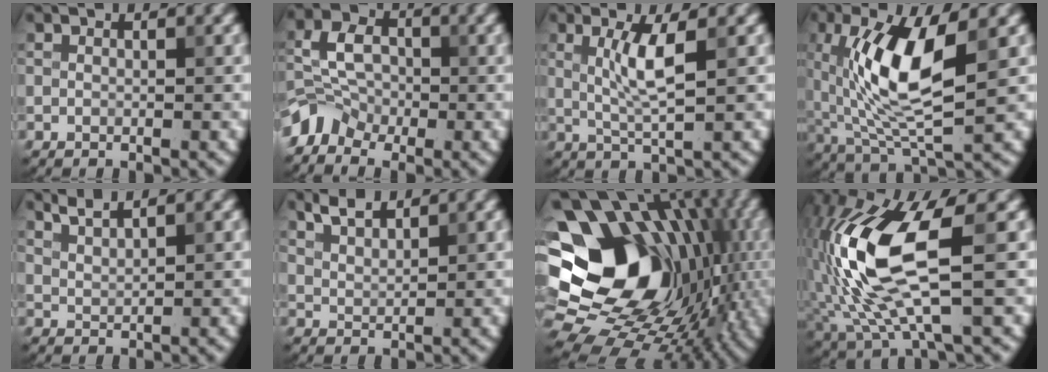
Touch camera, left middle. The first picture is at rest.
{"total": 3.4, "force": [-2.3, 2.3, 1.1], "torque": [-0.022, 0.006, -0.053]}
{"total": 3.6, "force": [0.8, 0.6, 3.4], "torque": [-0.073, -0.004, 0.017]}
{"total": 9.0, "force": [1.3, 3.1, 8.3], "torque": [-0.165, -0.005, 0.027]}
{"total": 1.9, "force": [1.7, 0.3, 0.8], "torque": [-0.012, 0.003, 0.036]}
{"total": 2.3, "force": [2.0, 0.7, 1.0], "torque": [-0.021, 0.004, 0.042]}
{"total": 18.5, "force": [0.9, 14.3, 11.7], "torque": [-0.159, 0.017, 0.035]}
{"total": 10.8, "force": [1.0, 3.8, 10.0], "torque": [-0.220, 0.000, 0.022]}